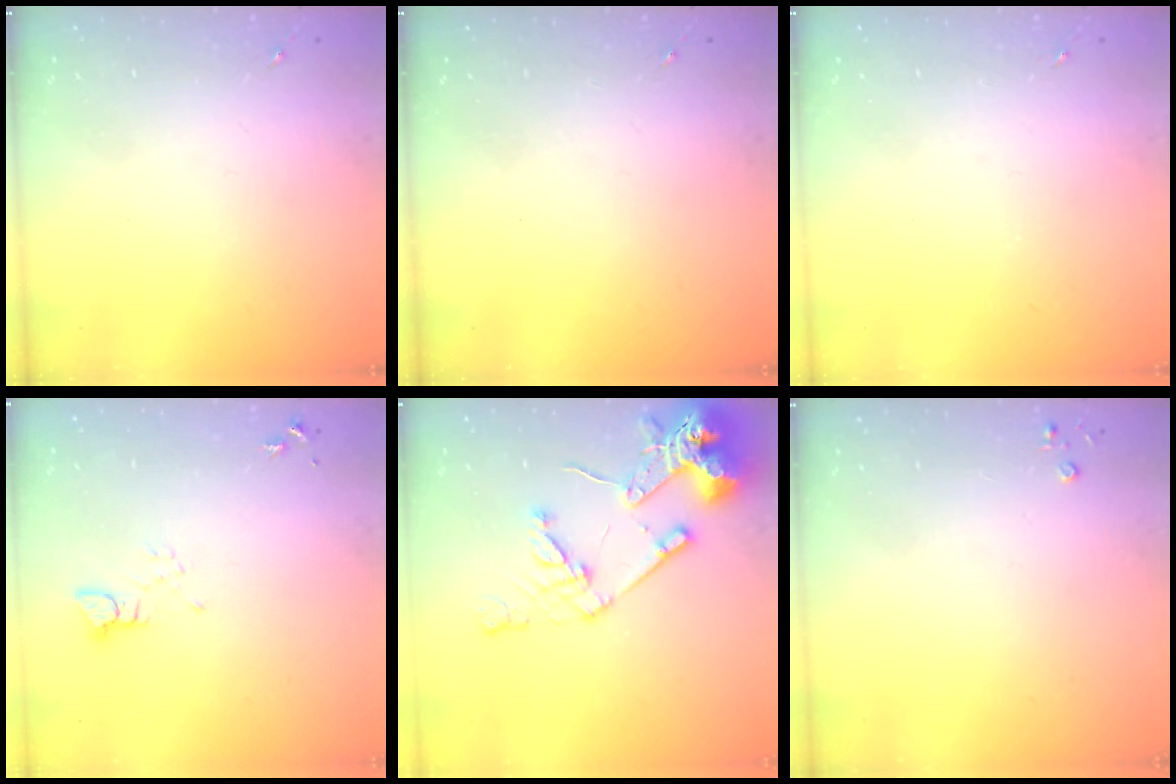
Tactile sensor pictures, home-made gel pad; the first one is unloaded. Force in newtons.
{"total": 0.0}
{"total": 0.0}
{"total": 3.3, "press": 3.3, "slide": 0.1}
{"total": 16.7, "press": 16.5, "slide": 2.1}
{"total": 2.2, "press": 2.2, "slide": 0.3}